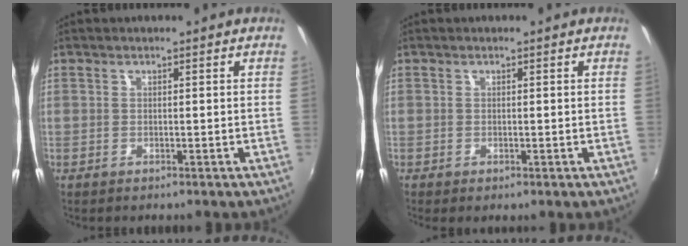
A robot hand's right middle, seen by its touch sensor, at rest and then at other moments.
{"total": 0.6, "force": [-0.2, 0.0, 0.6], "torque": [-0.009, -0.001, -0.003]}